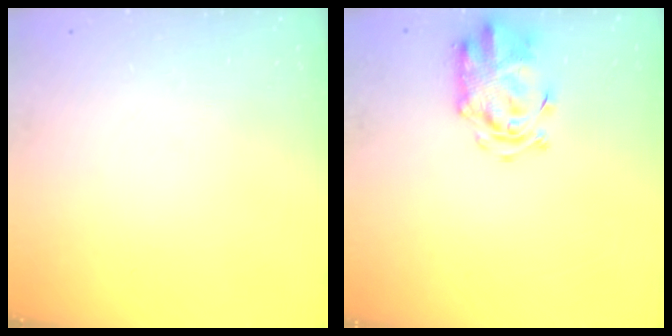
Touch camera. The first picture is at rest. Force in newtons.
{"total": 3.9, "press": 3.7, "slide": 1.2}